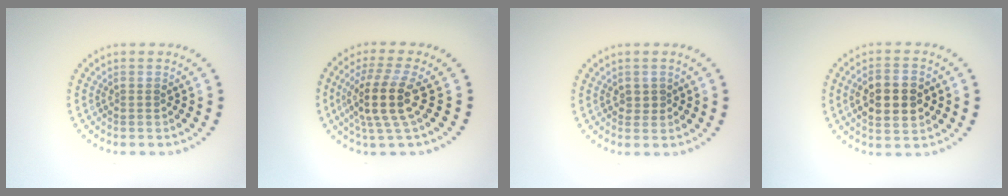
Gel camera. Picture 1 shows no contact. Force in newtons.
{"total": 4.3, "press": 3.3, "slide": 2.8}
{"total": 0.7, "press": 0.7, "slide": 0.2}
{"total": 5.2, "press": 5.2, "slide": 0.4}